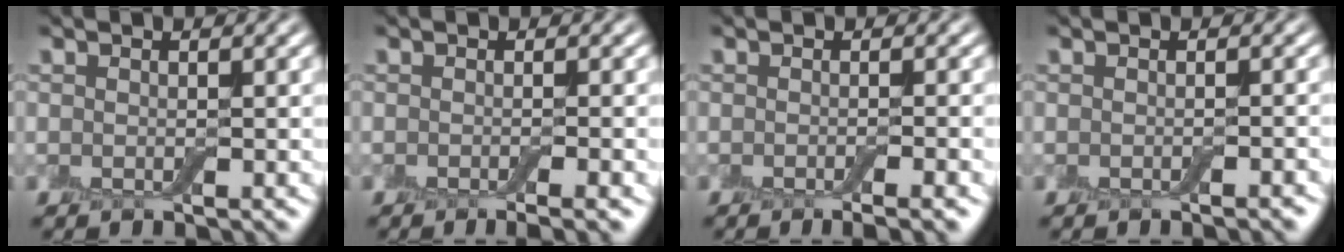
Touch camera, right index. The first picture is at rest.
{"total": 3.0, "force": [-1.3, 0.8, 2.6], "torque": [-0.021, -0.001, -0.018]}
{"total": 3.2, "force": [-1.5, 0.8, 2.7], "torque": [-0.023, 0.000, -0.020]}
{"total": 1.0, "force": [-0.6, 0.2, 0.8], "torque": [-0.006, 0.001, -0.010]}